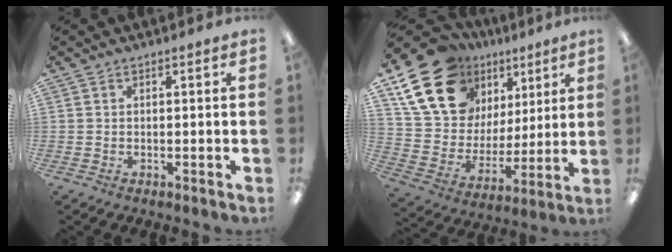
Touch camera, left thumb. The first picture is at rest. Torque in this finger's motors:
{"motor_torque": [1.54, 1.56, 1.52, -1.25, 0.19]}